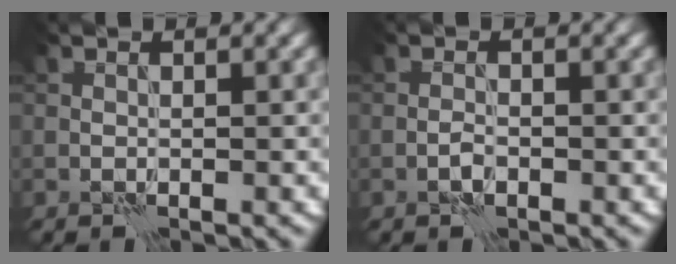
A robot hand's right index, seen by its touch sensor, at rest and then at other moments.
{"total": 1.2, "force": [-0.7, 0.6, 0.8], "torque": [-0.017, 0.003, -0.015]}